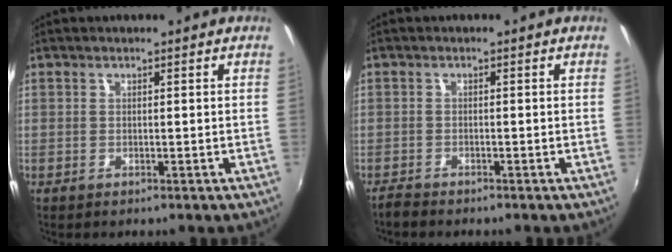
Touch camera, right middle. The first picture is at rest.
{"total": 1.9, "force": [-1.8, 0.3, 0.3], "torque": [-0.013, -0.008, -0.038]}